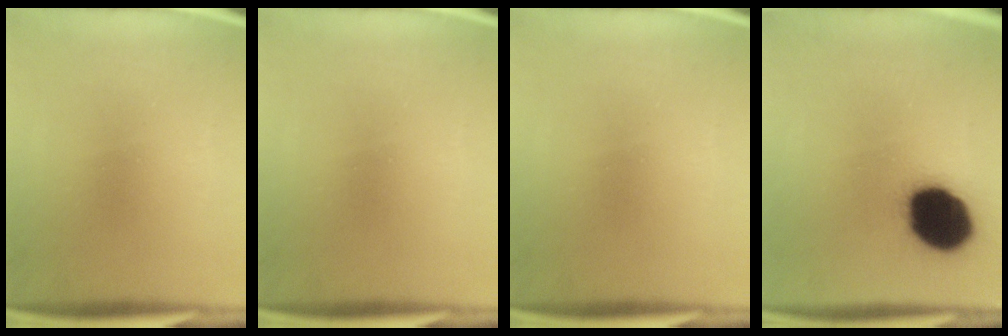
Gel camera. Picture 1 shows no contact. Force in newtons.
{"total": 0.0}
{"total": 0.0}
{"total": 19.7}